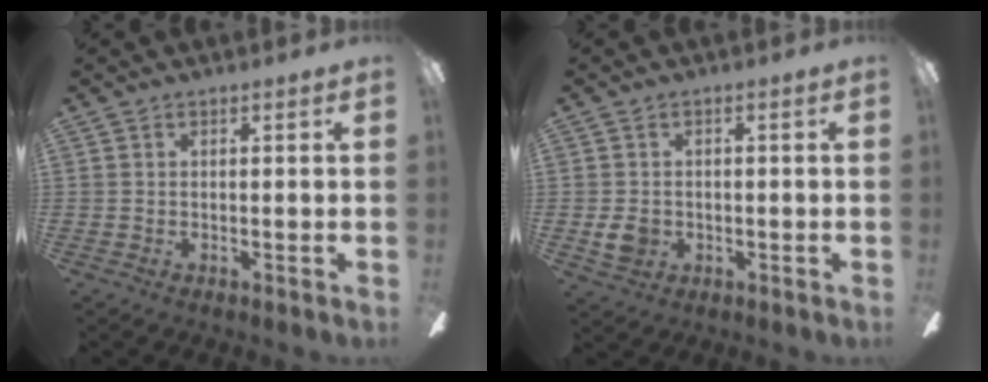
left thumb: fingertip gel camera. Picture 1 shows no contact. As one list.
[{"total": 4.1, "force": [-0.5, 3.5, 2.2], "torque": [-0.044, 0.000, -0.009]}]